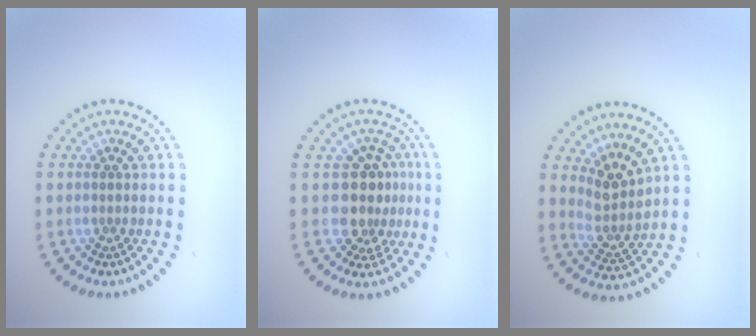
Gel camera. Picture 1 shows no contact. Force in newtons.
{"total": 3.6, "press": 3.1, "slide": 1.9}
{"total": 2.7, "press": 2.2, "slide": 1.7}